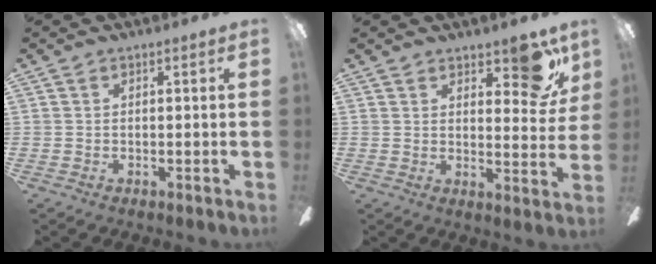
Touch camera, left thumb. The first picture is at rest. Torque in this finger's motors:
{"motor_torque": [0.83, 0.58, 0.71, -0.25, 0.10]}